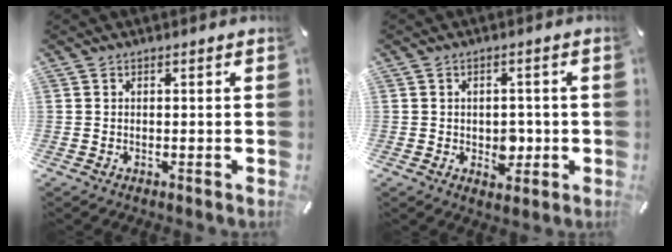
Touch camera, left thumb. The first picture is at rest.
{"total": 5.1, "force": [-0.9, 3.7, 3.3], "torque": [-0.039, -0.001, -0.015]}